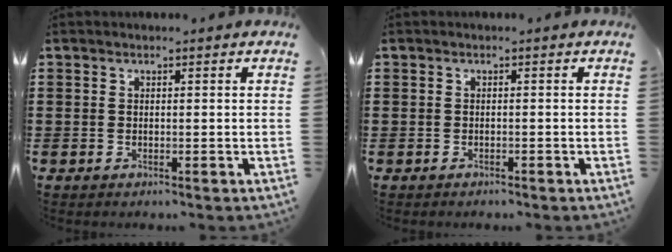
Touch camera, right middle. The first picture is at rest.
{"total": 0.7, "force": [-0.5, 0.4, -0.1], "torque": [0.003, 0.003, -0.014]}